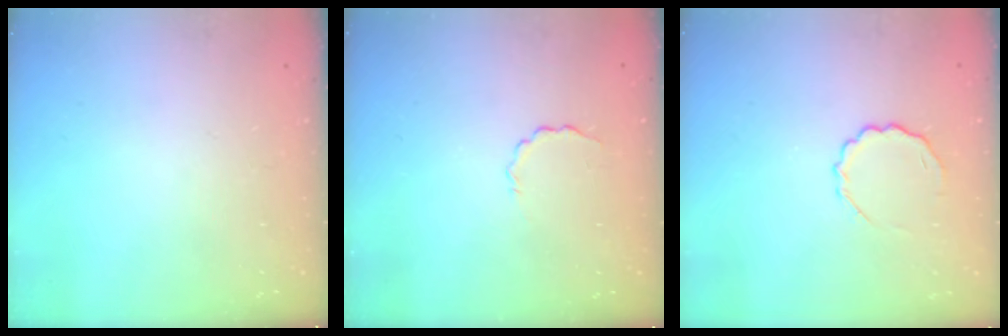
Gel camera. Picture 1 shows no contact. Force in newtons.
{"total": 2.6, "press": 2.5, "slide": 0.8}
{"total": 5.7, "press": 5.6, "slide": 1.4}